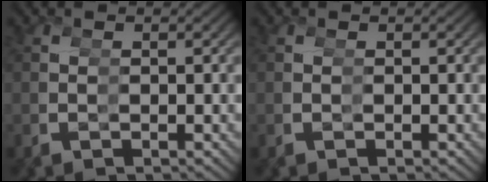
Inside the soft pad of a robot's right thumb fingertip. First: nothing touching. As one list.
[{"total": 0.0}]